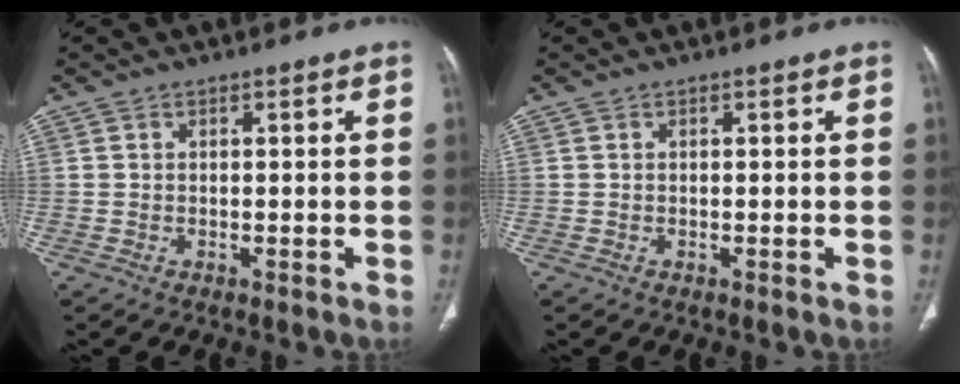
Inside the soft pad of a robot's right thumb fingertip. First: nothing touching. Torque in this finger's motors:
{"motor_torque": [-0.05, 0.05, -0.10, 0.07, 0.01]}